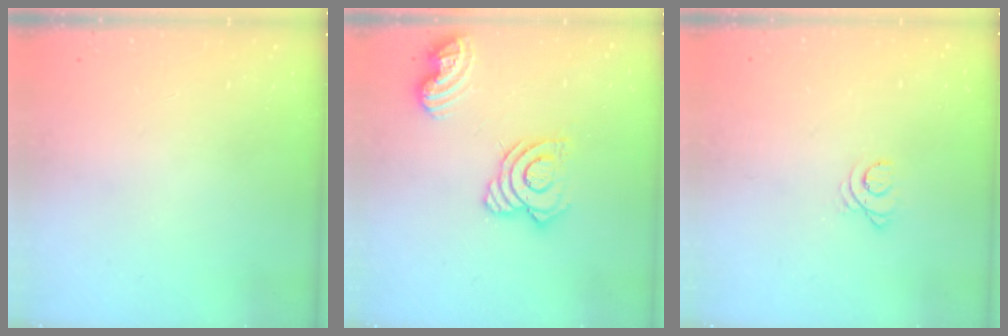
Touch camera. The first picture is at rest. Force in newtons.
{"total": 15.5, "press": 15.4, "slide": 1.8}
{"total": 2.4, "press": 2.4, "slide": 0.3}